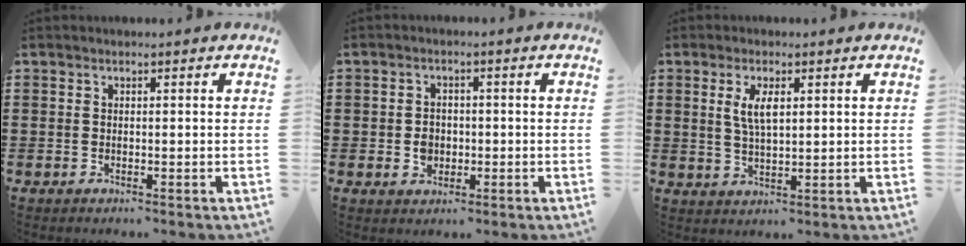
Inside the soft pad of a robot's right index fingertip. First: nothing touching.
{"total": 2.8, "force": [-0.6, 2.4, 1.4], "torque": [-0.032, 0.004, -0.014]}
{"total": 4.3, "force": [1.3, 1.6, 3.8], "torque": [-0.080, 0.006, 0.022]}